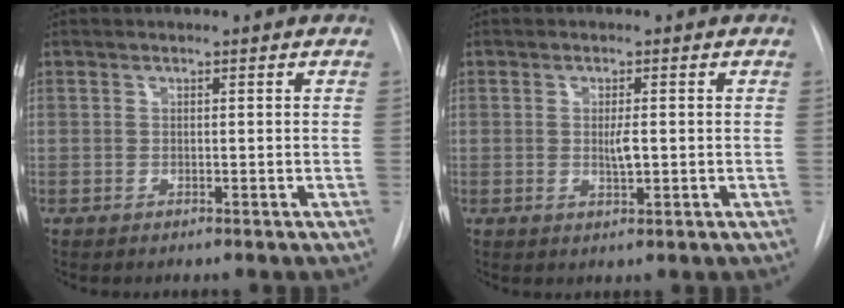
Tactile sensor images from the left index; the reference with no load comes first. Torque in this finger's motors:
{"motor_torque": [0.09, 0.02, 0.02, 0.04]}